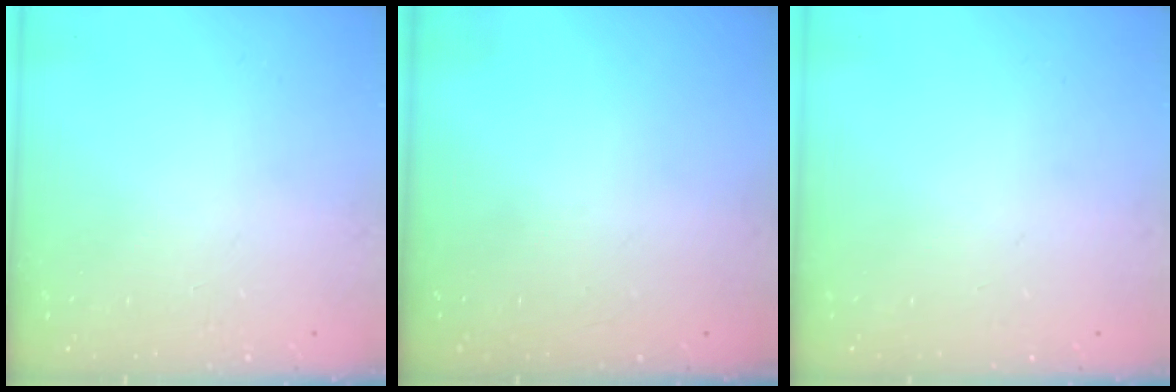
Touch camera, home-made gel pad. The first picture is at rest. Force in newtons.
{"total": 0.0}
{"total": 0.0}